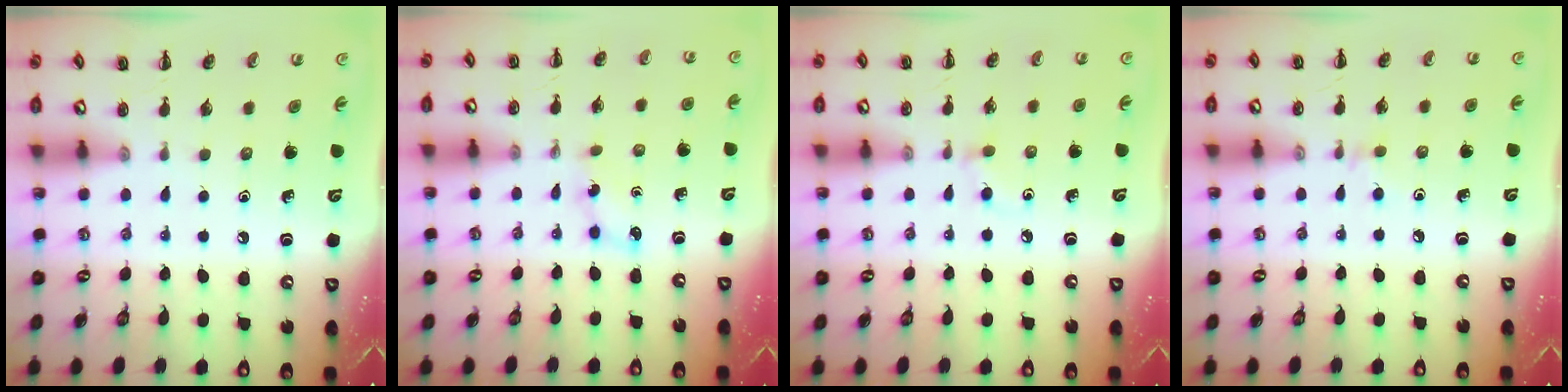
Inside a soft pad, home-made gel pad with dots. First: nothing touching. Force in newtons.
{"total": 3.2, "press": 3.1, "slide": 0.8}
{"total": 4.1, "press": 3.9, "slide": 1.5}
{"total": 3.4, "press": 3.1, "slide": 1.3}